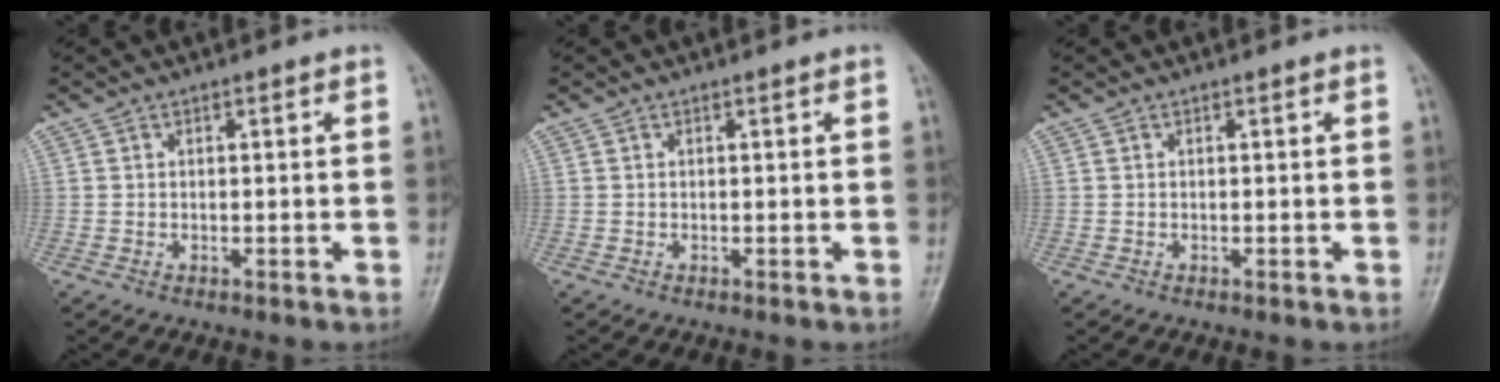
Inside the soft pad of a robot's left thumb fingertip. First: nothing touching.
{"total": 0.0}
{"total": 0.0}